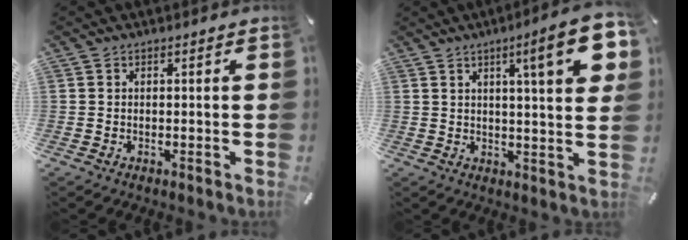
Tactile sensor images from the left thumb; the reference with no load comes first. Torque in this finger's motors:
{"motor_torque": [0.86, -0.06, 0.54, 0.35, 0.10]}